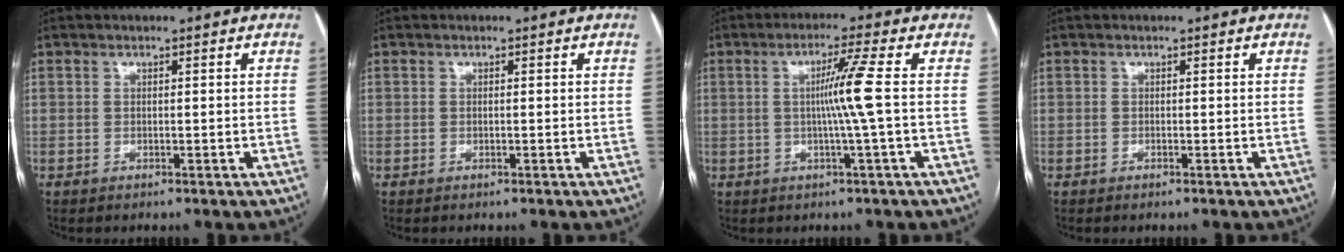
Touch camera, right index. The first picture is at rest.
{"total": 0.0}
{"total": 6.0, "force": [0.1, -1.8, 5.8], "torque": [-0.103, 0.001, 0.004]}
{"total": 0.0}